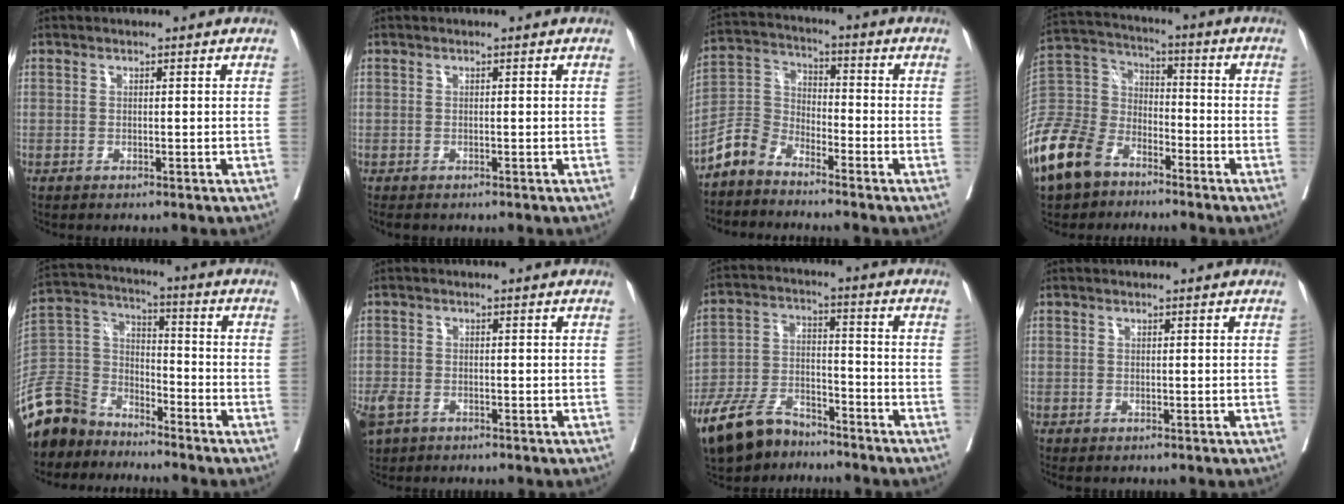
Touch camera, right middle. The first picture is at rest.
{"total": 1.0, "force": [-0.9, 0.4, 0.3], "torque": [-0.005, -0.002, -0.014]}
{"total": 5.7, "force": [-5.0, 2.6, 1.1], "torque": [-0.025, 0.012, -0.110]}
{"total": 17.8, "force": [-12.2, 10.1, 8.1], "torque": [-0.210, -0.001, -0.235]}
{"total": 12.1, "force": [-10.5, 5.4, 2.6], "torque": [-0.071, 0.016, -0.209]}
{"total": 6.2, "force": [-3.5, 3.9, 3.3], "torque": [-0.086, -0.012, -0.060]}
{"total": 11.4, "force": [-9.2, 4.7, 4.8], "torque": [-0.103, -0.007, -0.170]}
{"total": 0.0}